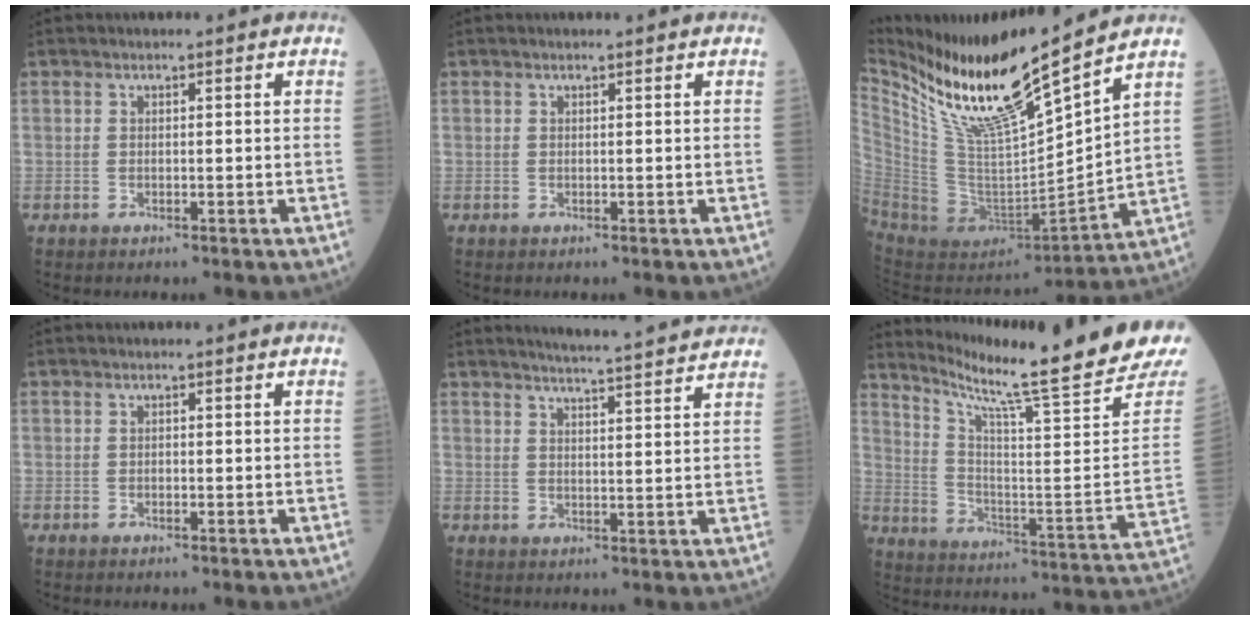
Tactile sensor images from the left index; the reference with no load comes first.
{"total": 0.8, "force": [0.8, -0.1, 0.3], "torque": [-0.008, 0.003, 0.011]}
{"total": 19.1, "force": [14.8, 0.9, 12.0], "torque": [-0.225, -0.025, 0.290]}
{"total": 0.0}
{"total": 12.3, "force": [11.7, -0.3, 4.0], "torque": [-0.061, -0.003, 0.140]}
{"total": 22.7, "force": [19.3, -2.0, 11.7], "torque": [-0.193, -0.087, 0.271]}